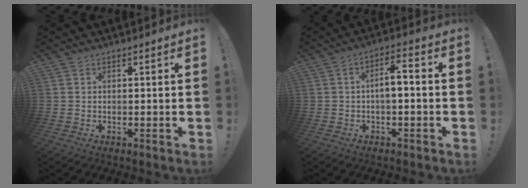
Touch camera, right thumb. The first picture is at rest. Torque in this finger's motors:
{"motor_torque": [0.04, 0.05, -0.10, 0.39, 0.05]}